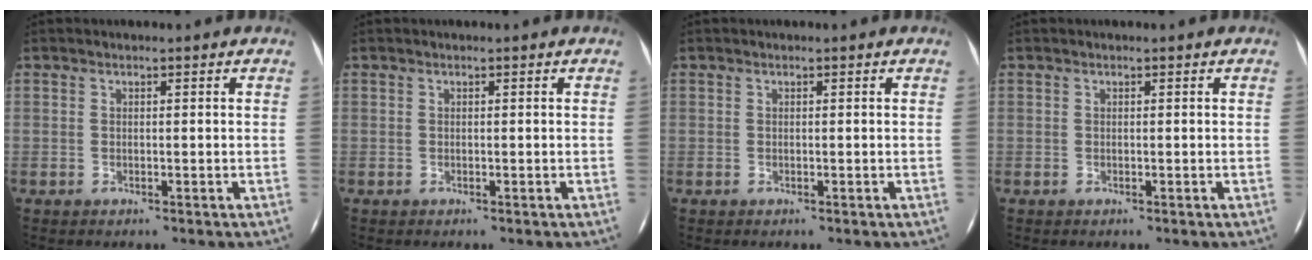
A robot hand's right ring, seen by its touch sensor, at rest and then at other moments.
{"total": 0.0}
{"total": 0.0}
{"total": 0.0}